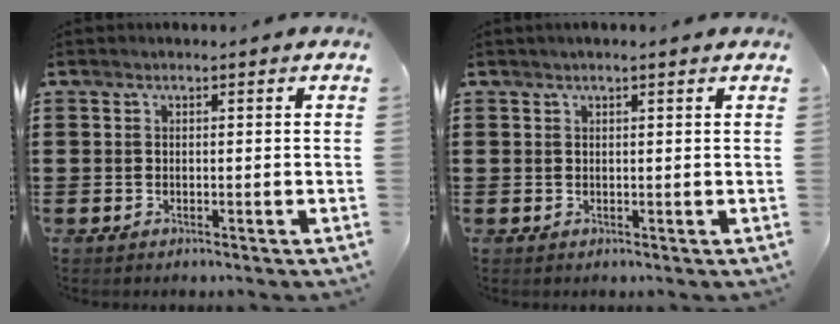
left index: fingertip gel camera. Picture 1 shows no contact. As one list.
[{"total": 0.8, "force": [0.5, 0.1, 0.6], "torque": [-0.012, 0.001, 0.009]}]